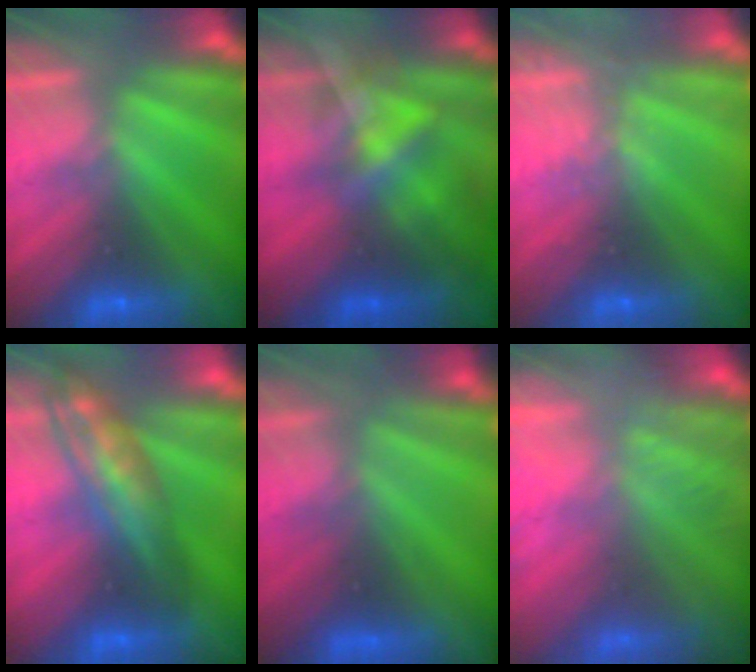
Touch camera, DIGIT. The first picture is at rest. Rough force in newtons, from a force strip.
{"total": 4.6}
{"total": 2.2}
{"total": 2.8}
{"total": 7.6}
{"total": 7.2}